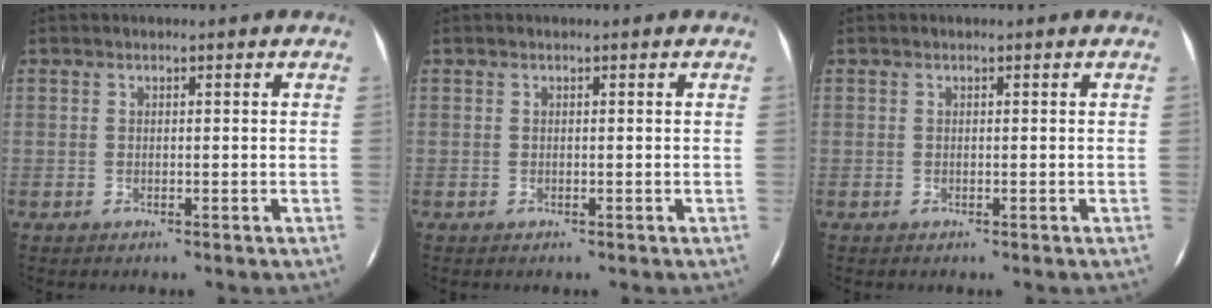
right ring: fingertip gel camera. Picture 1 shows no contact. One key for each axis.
{"total": 0.0}
{"total": 0.0}